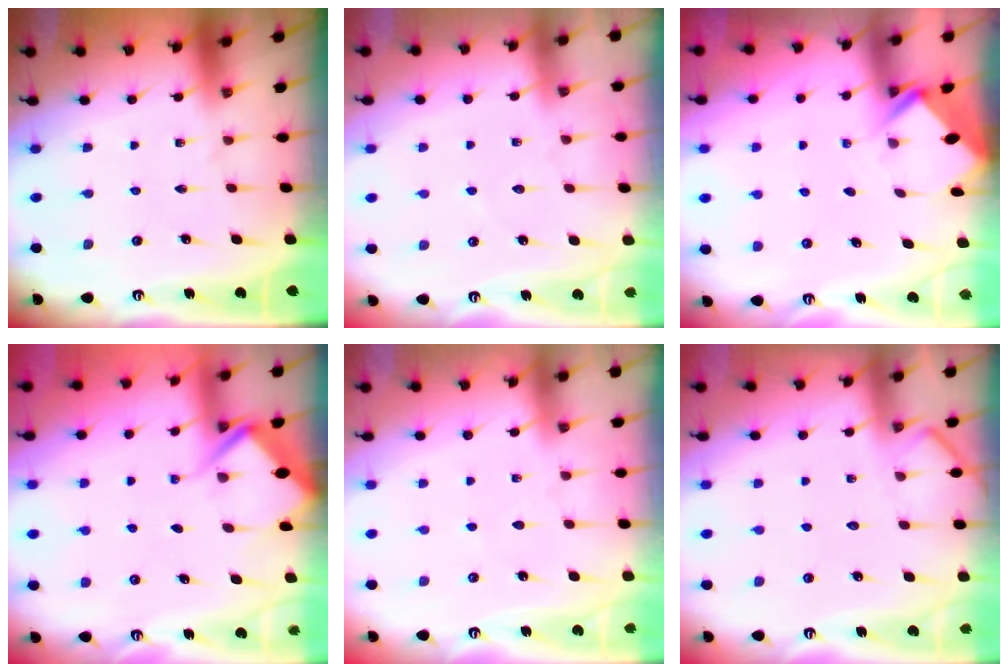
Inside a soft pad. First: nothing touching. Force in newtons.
{"total": 4.6, "press": 4.5, "slide": 0.6}
{"total": 2.5, "press": 2.5, "slide": 0.2}
{"total": 4.3, "press": 4.3, "slide": 0.6}
{"total": 3.3, "press": 3.2, "slide": 0.3}
{"total": 3.5, "press": 3.5, "slide": 0.4}